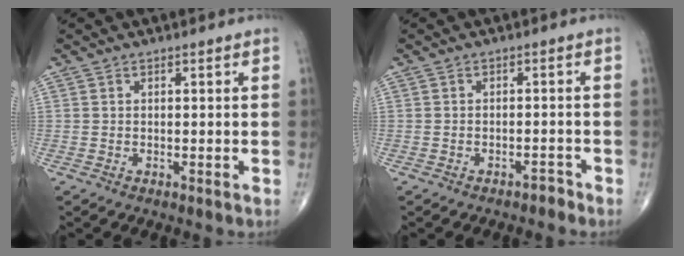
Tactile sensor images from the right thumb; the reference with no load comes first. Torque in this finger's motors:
{"motor_torque": [0.41, 0.35, -0.14, -0.07, -0.02]}